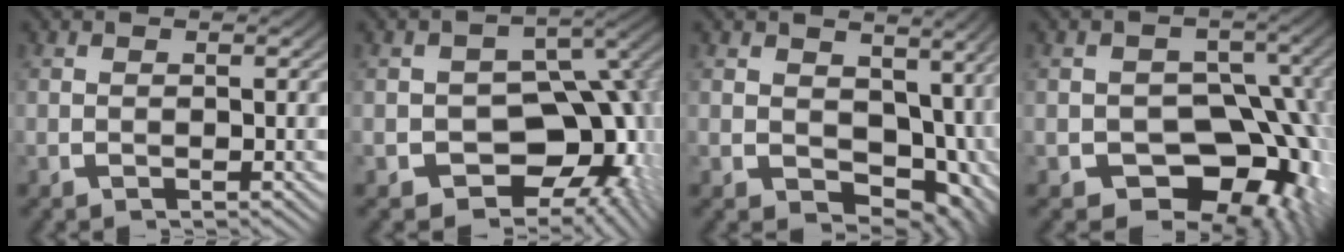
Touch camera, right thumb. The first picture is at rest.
{"total": 14.1, "force": [-3.6, 10.5, 8.7], "torque": [-0.147, -0.065, -0.036]}
{"total": 8.5, "force": [0.6, 6.5, 5.5], "torque": [-0.090, -0.043, 0.027]}
{"total": 15.9, "force": [-4.8, 11.6, 9.7], "torque": [-0.162, -0.079, -0.052]}